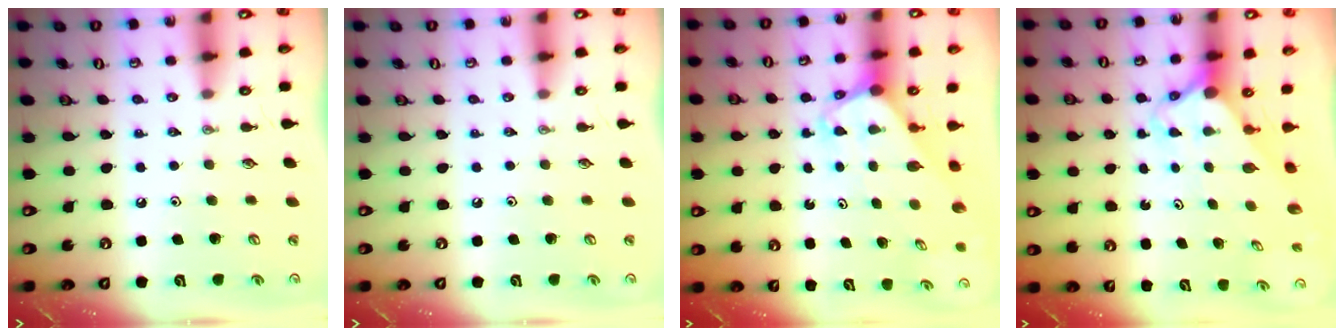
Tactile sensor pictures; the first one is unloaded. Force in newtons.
{"total": 0.0}
{"total": 2.5, "press": 2.5, "slide": 0.2}
{"total": 3.0, "press": 3.0, "slide": 0.2}